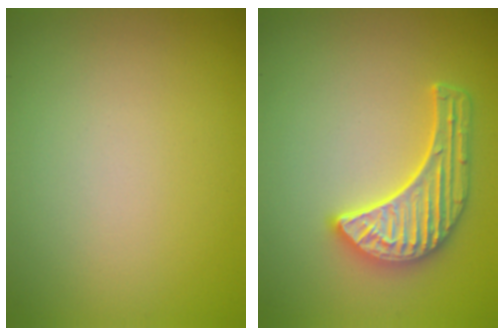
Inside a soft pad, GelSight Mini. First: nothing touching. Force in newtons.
{"total": 5.0, "press": 4.3, "slide": 2.6}